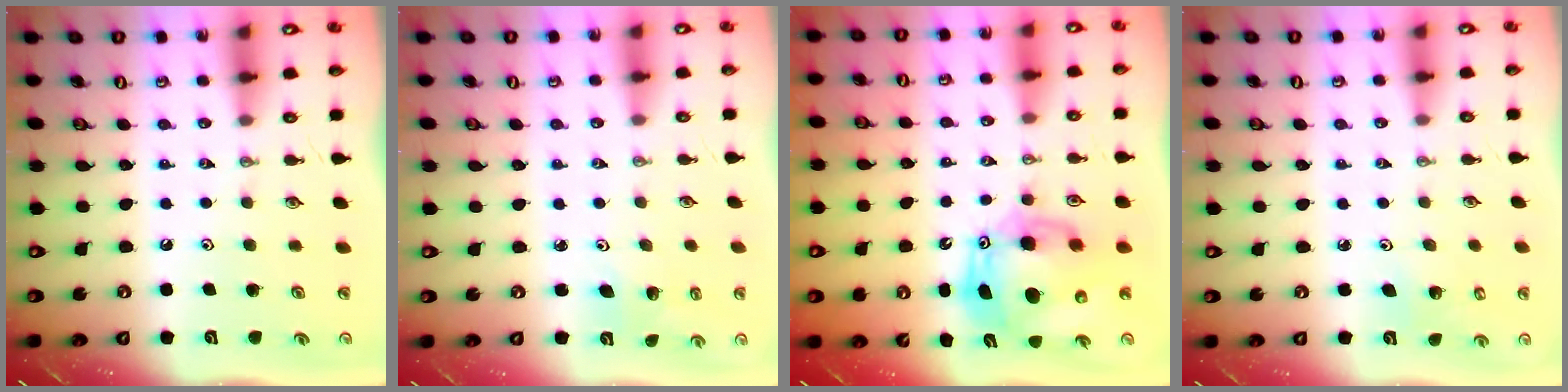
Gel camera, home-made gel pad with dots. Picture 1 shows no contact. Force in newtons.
{"total": 3.0, "press": 2.2, "slide": 2.0}
{"total": 14.2, "press": 14.0, "slide": 2.6}
{"total": 3.4, "press": 3.3, "slide": 0.8}